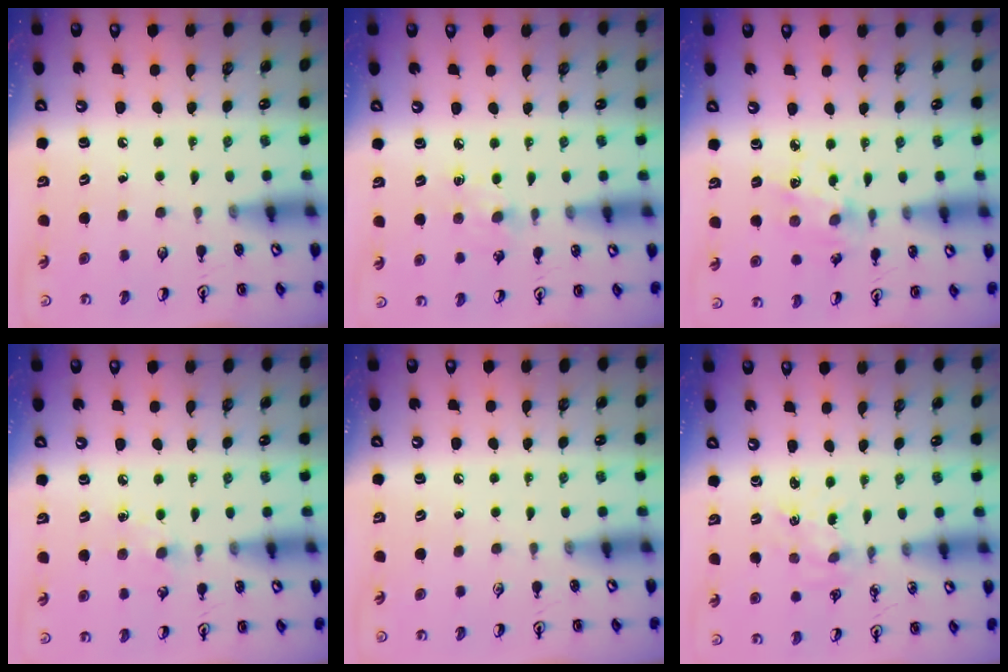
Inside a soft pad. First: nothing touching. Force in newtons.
{"total": 6.9, "press": 6.9, "slide": 0.7}
{"total": 8.3, "press": 8.3, "slide": 0.5}
{"total": 6.5, "press": 6.4, "slide": 1.0}
{"total": 0.0}
{"total": 1.6, "press": 1.6, "slide": 0.3}